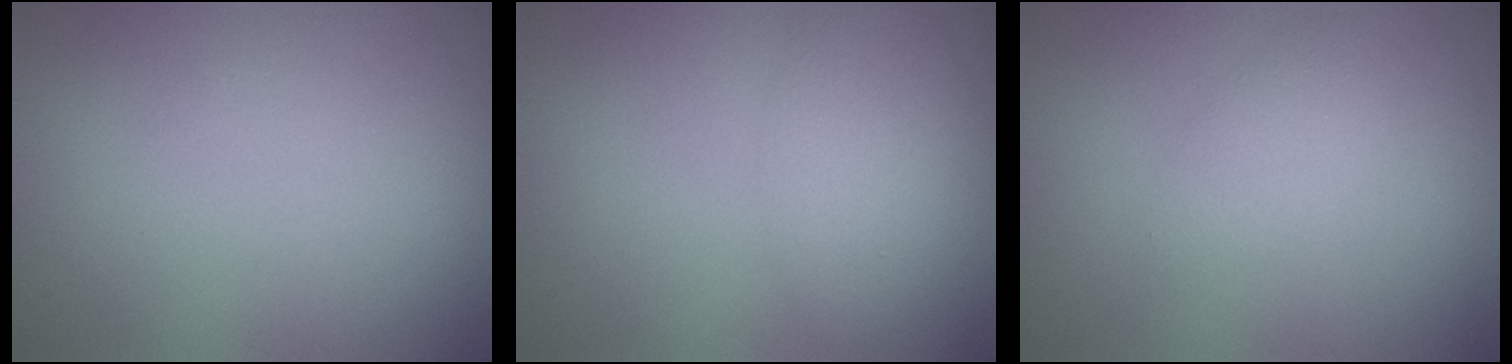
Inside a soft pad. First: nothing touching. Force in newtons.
{"total": 2.8, "press": 2.8, "slide": 0.2}
{"total": 1.8, "press": 1.8, "slide": 0.1}